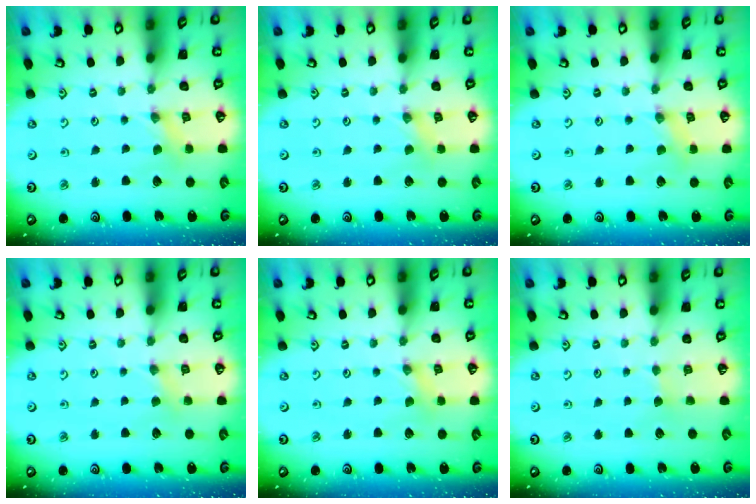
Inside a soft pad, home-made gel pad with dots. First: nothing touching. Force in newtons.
{"total": 1.0, "press": 1.0, "slide": 0.2}
{"total": 1.9, "press": 1.9, "slide": 0.3}
{"total": 2.5, "press": 2.4, "slide": 0.5}
{"total": 0.0}
{"total": 2.2, "press": 2.2, "slide": 0.2}